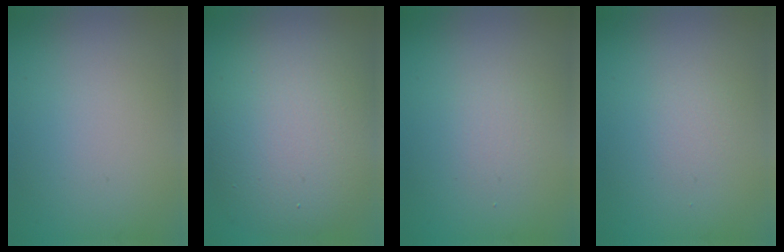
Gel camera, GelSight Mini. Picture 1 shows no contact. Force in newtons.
{"total": 10.7, "press": 10.6, "slide": 0.5}
{"total": 1.3, "press": 1.3, "slide": 0.1}
{"total": 0.9, "press": 0.9, "slide": 0.1}